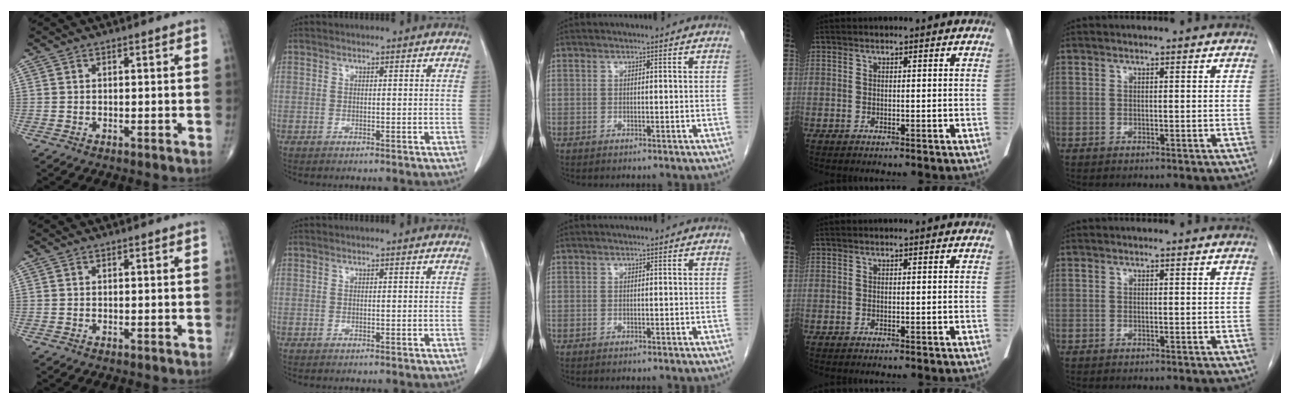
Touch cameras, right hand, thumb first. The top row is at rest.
{}